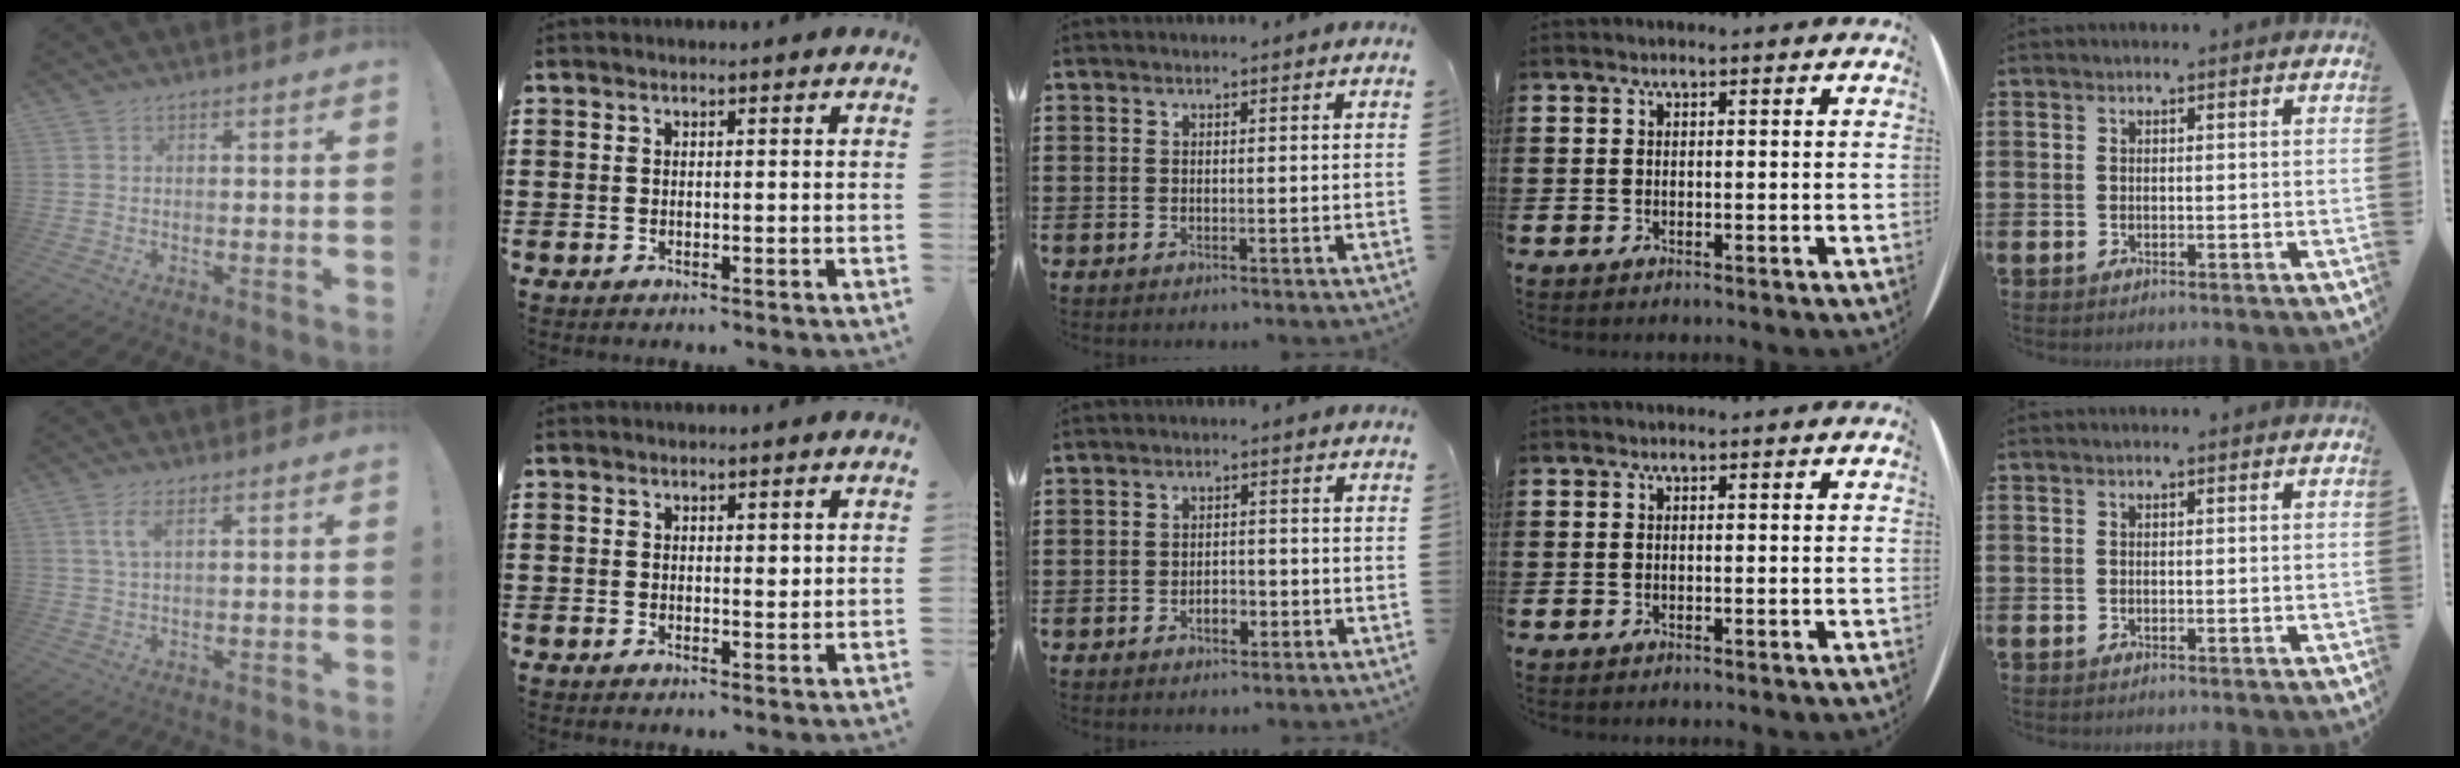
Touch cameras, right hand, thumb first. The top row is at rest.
{"thumb": {"total": 4.4, "force": [2.1, 1.6, 3.5], "torque": [-0.064, -0.002, 0.037]}, "index": {"total": 1.0, "force": [0.5, 0.6, 0.7], "torque": [-0.005, 0.001, 0.006]}, "middle": {"total": 2.8, "force": [-1.3, 1.4, 2.0], "torque": [-0.029, 0.001, -0.028]}}